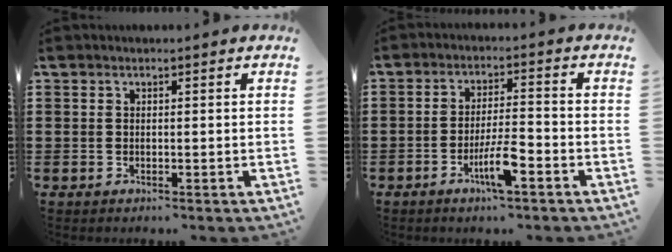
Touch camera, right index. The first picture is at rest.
{"total": 6.1, "force": [-3.0, 1.1, 5.2], "torque": [-0.104, -0.006, -0.057]}